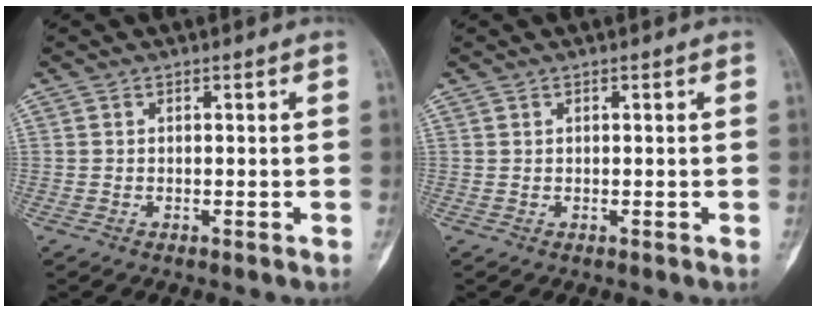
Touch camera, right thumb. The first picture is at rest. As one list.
[{"total": 0.0}]